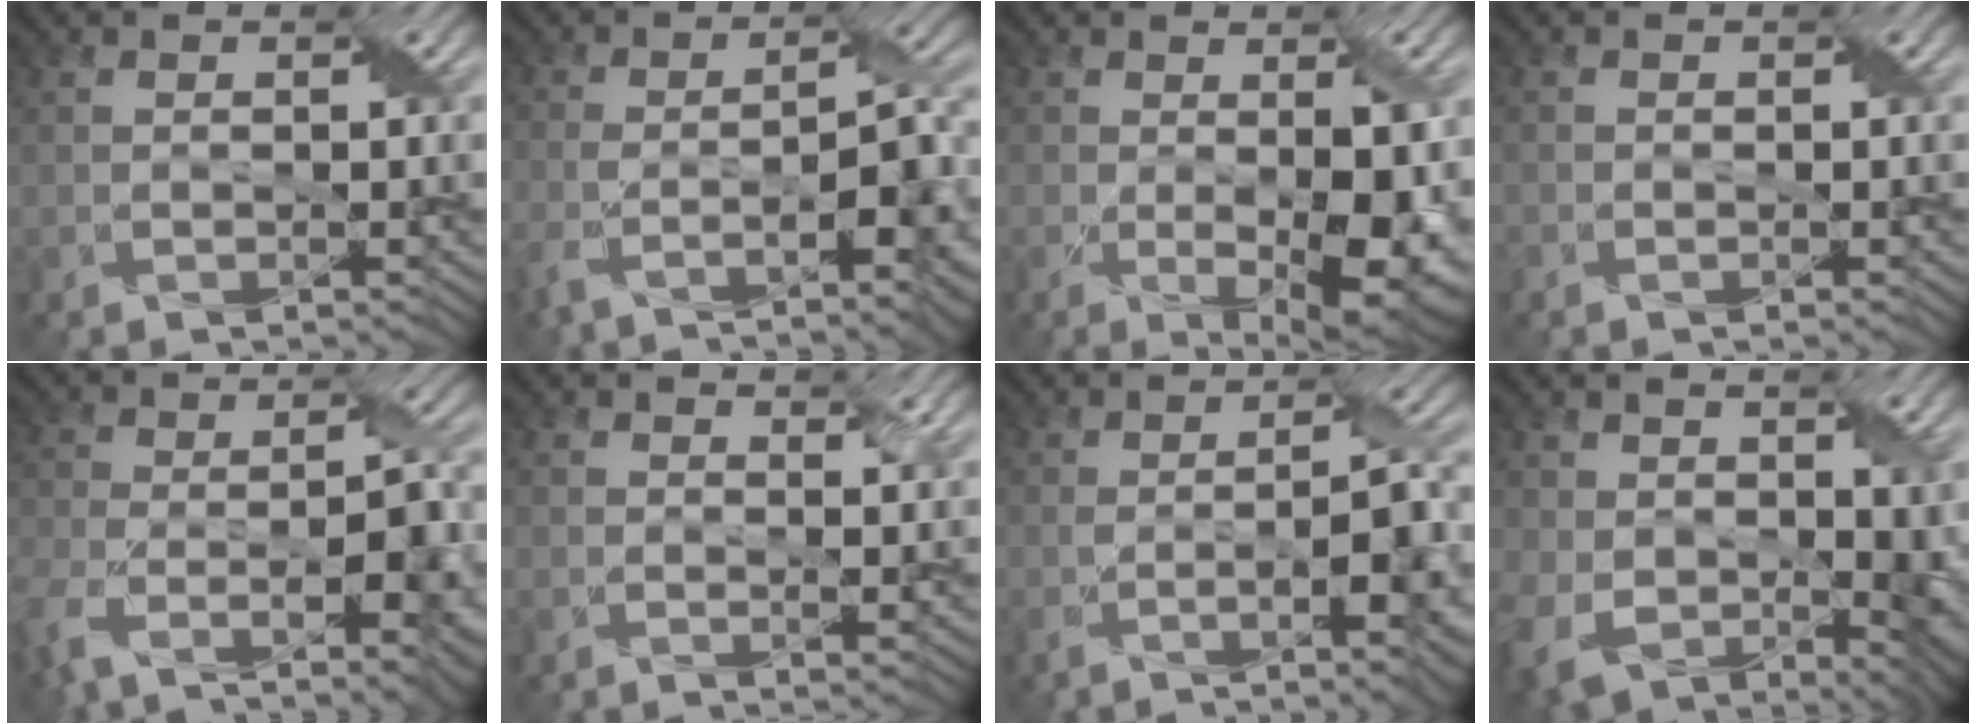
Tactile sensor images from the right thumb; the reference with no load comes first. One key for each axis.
{"total": 11.7, "fx": -6.2, "fy": 2.8, "fz": 9.5, "tx": -0.162, "ty": -0.008, "tz": -0.109}
{"total": 9.0, "fx": -1.1, "fy": 3.5, "fz": 8.2, "tx": -0.130, "ty": -0.023, "tz": 0.001}
{"total": 0.7, "fx": -0.5, "fy": 0.4, "fz": 0.2, "tx": -0.007, "ty": 0.000, "tz": -0.009}
{"total": 13.0, "fx": -7.6, "fy": 4.2, "fz": 9.7, "tx": -0.189, "ty": -0.014, "tz": -0.138}
{"total": 2.1, "fx": 1.3, "fy": 0.7, "fz": 1.4, "tx": -0.026, "ty": -0.006, "tz": 0.024}
{"total": 7.8, "fx": -2.7, "fy": 1.5, "fz": 7.1, "tx": -0.116, "ty": -0.006, "tz": -0.049}
{"total": 12.7, "fx": 0.1, "fy": 9.2, "fz": 8.8, "tx": -0.211, "ty": -0.057, "tz": 0.038}